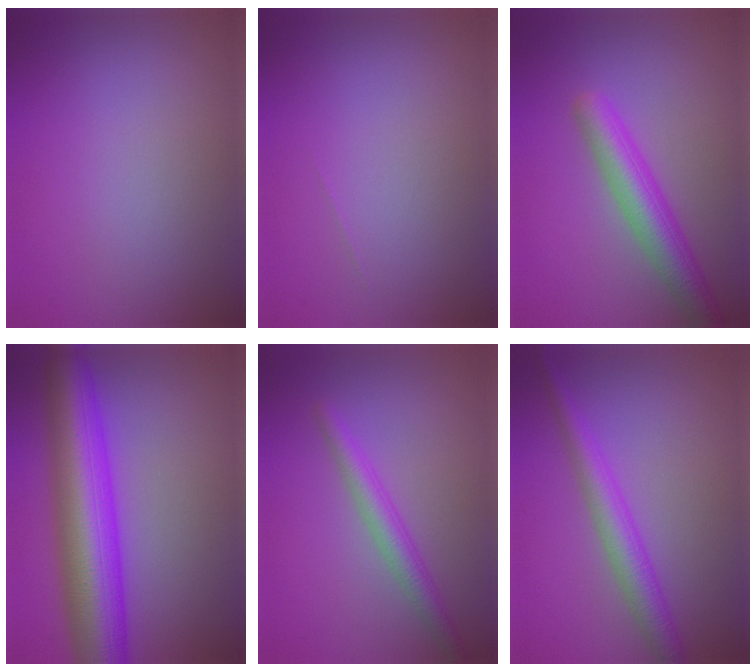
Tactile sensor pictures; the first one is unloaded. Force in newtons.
{"total": 0.0}
{"total": 5.0, "press": 5.0, "slide": 0.1}
{"total": 11.1, "press": 11.1, "slide": 0.2}
{"total": 2.9, "press": 2.9, "slide": 0.1}
{"total": 3.6, "press": 3.6, "slide": 0.2}